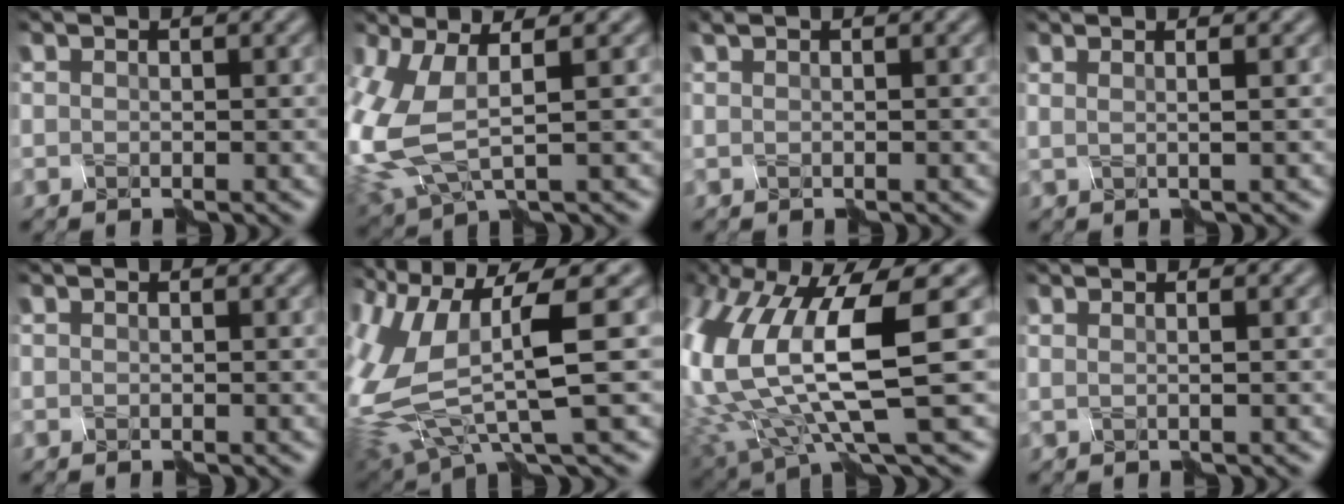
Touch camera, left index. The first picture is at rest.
{"total": 7.6, "force": [-0.9, 3.9, 6.5], "torque": [-0.180, -0.014, -0.009]}
{"total": 1.1, "force": [0.8, 0.2, 0.7], "torque": [-0.016, 0.006, 0.013]}
{"total": 2.8, "force": [1.2, 1.4, 2.1], "torque": [-0.007, 0.023, -0.021]}
{"total": 0.0}
{"total": 10.6, "force": [-0.6, 3.9, 9.9], "torque": [-0.233, -0.019, -0.008]}
{"total": 12.4, "force": [1.9, 4.2, 11.5], "torque": [-0.245, -0.007, 0.045]}
{"total": 2.1, "force": [0.9, 1.1, 1.5], "torque": [0.001, 0.016, -0.021]}